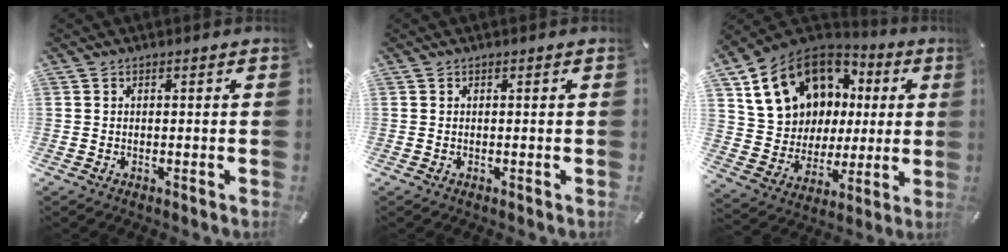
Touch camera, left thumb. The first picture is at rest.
{"total": 0.0}
{"total": 17.3, "force": [7.3, 14.0, 7.0], "torque": [-0.133, -0.033, 0.158]}